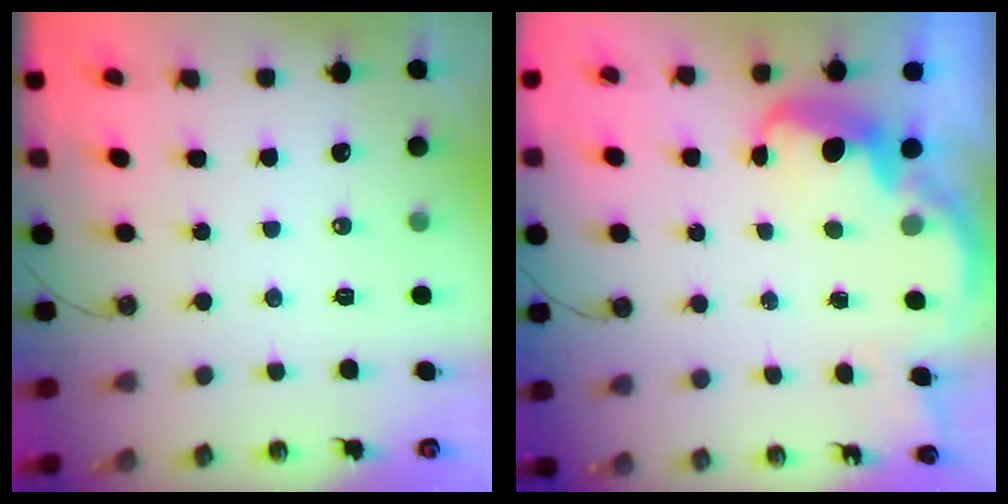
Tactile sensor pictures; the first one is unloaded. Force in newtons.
{"total": 4.2, "press": 4.1, "slide": 0.7}